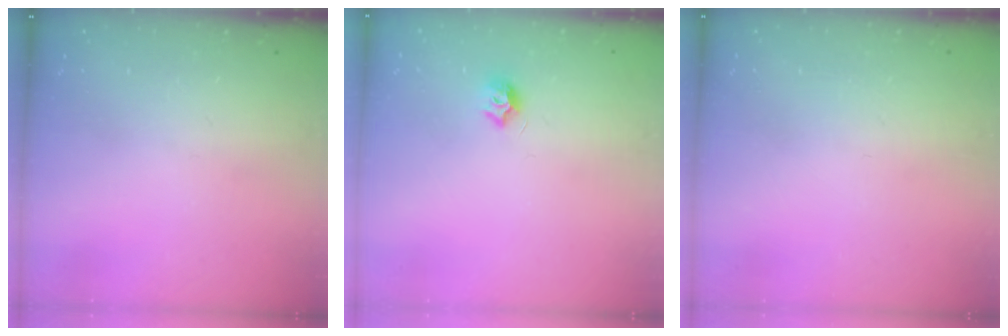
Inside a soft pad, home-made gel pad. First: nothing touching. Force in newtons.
{"total": 7.4, "press": 7.4, "slide": 0.6}
{"total": 0.9, "press": 0.9, "slide": 0.1}